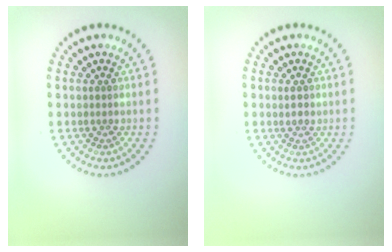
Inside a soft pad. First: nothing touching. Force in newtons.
{"total": 1.1, "press": 1.0, "slide": 0.4}